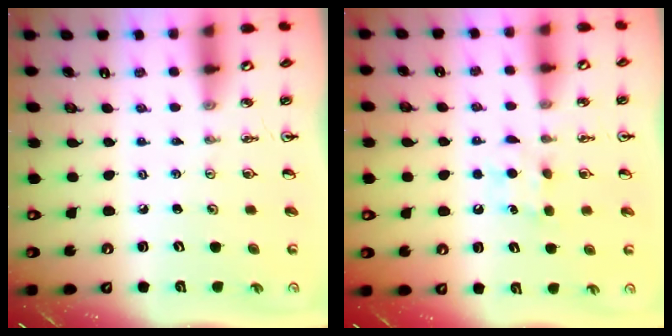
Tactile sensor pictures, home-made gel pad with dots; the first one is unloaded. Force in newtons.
{"total": 6.2, "press": 6.1, "slide": 0.7}